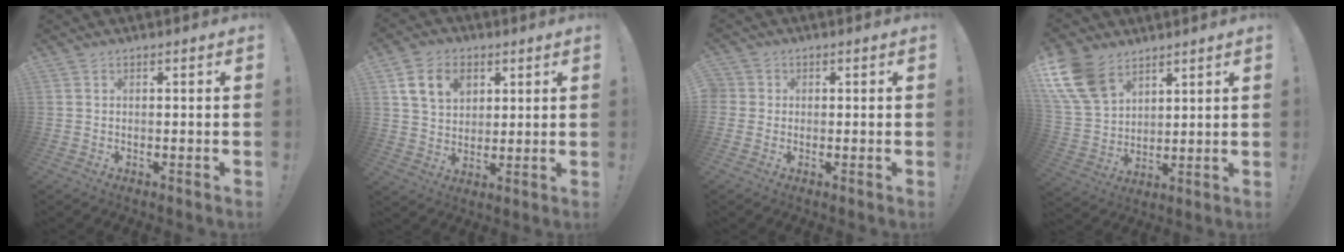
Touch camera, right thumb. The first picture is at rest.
{"total": 11.2, "force": [5.0, 8.3, 5.6], "torque": [-0.080, -0.012, 0.097]}
{"total": 2.3, "force": [-0.1, 2.2, 0.7], "torque": [-0.021, 0.008, 0.001]}
{"total": 14.7, "force": [8.9, 9.3, 7.2], "torque": [-0.151, -0.046, 0.174]}